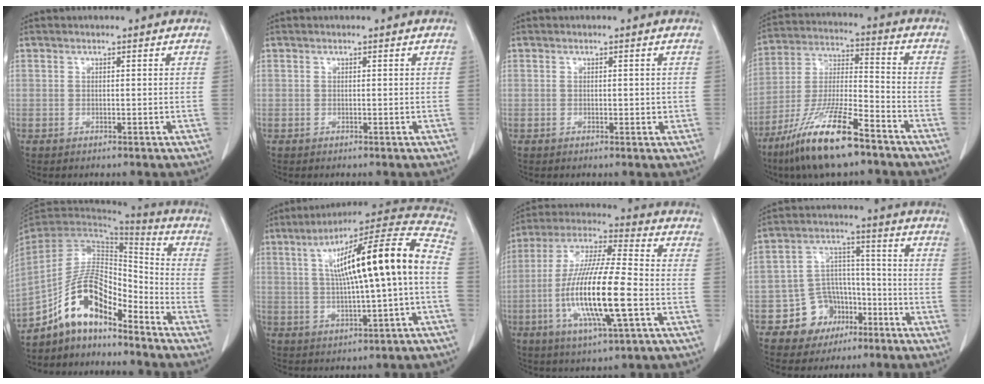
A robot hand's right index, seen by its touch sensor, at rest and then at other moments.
{"total": 0.0}
{"total": 1.4, "force": [0.0, 0.8, 1.1], "torque": [-0.011, 0.000, -0.001]}
{"total": 15.6, "force": [-10.4, 2.2, 11.5], "torque": [-0.239, -0.028, -0.193]}
{"total": 13.0, "force": [-9.8, 4.3, 7.5], "torque": [-0.141, 0.036, -0.181]}
{"total": 18.9, "force": [1.4, 1.6, 18.8], "torque": [-0.291, 0.040, 0.019]}
{"total": 17.4, "force": [-4.1, 1.9, 16.8], "torque": [-0.335, -0.015, -0.074]}
{"total": 8.8, "force": [-4.4, 7.3, 1.9], "torque": [-0.020, 0.027, -0.063]}